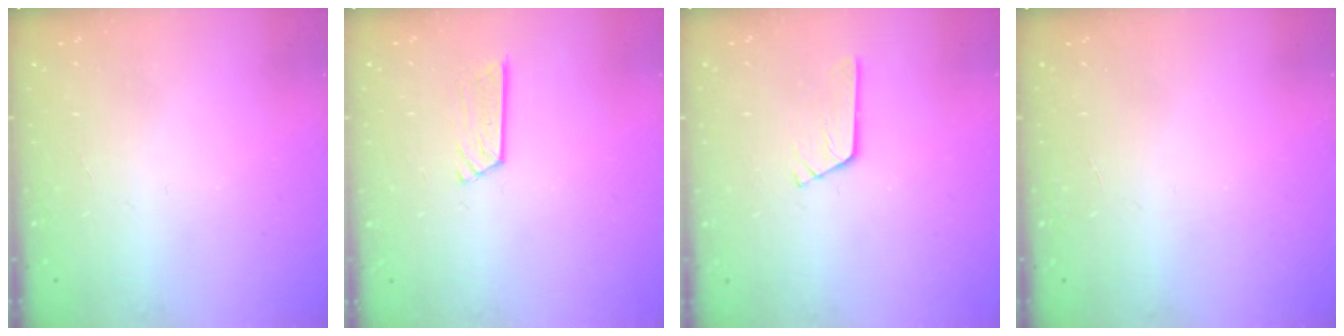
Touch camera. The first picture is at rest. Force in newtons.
{"total": 7.0, "press": 7.0, "slide": 0.4}
{"total": 2.9, "press": 2.8, "slide": 0.3}
{"total": 0.0}